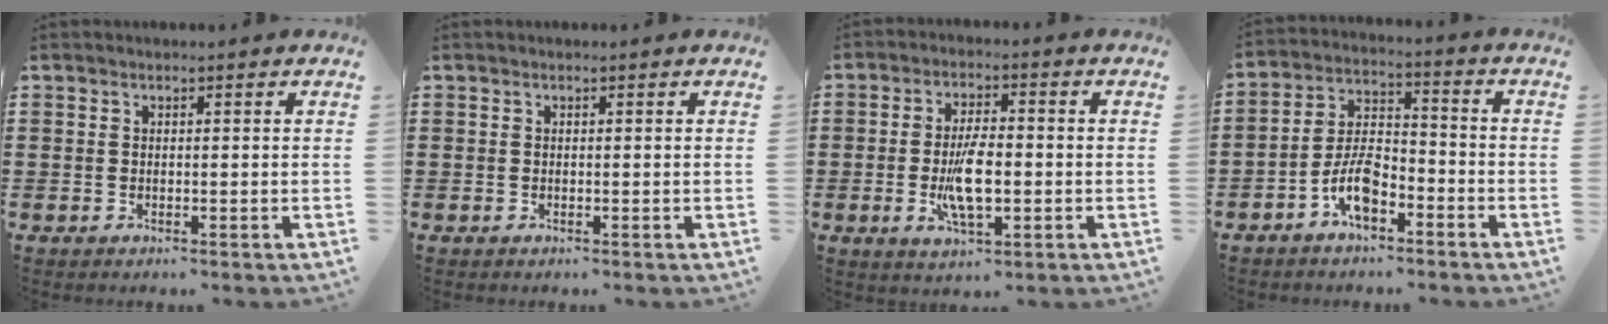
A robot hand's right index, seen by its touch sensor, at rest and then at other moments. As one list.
[{"total": 0.0}, {"total": 7.9, "force": [-1.4, 3.0, 7.2], "torque": [-0.156, -0.009, -0.030]}, {"total": 7.3, "force": [-4.0, 3.3, 5.2], "torque": [-0.120, 0.007, -0.080]}]